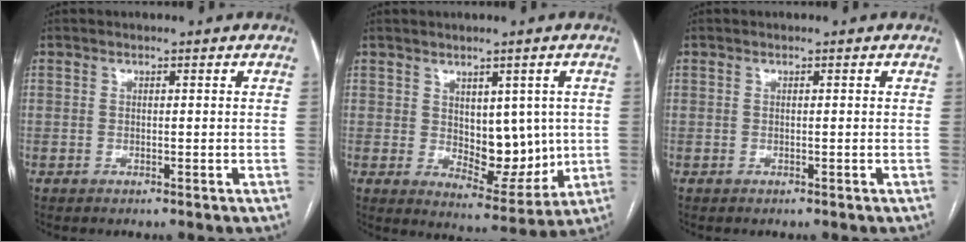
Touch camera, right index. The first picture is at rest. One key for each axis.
{"total": 9.0, "fx": 0.7, "fy": 5.0, "fz": 7.5, "tx": -0.095, "ty": -0.005, "tz": 0.031}
{"total": 0.0}